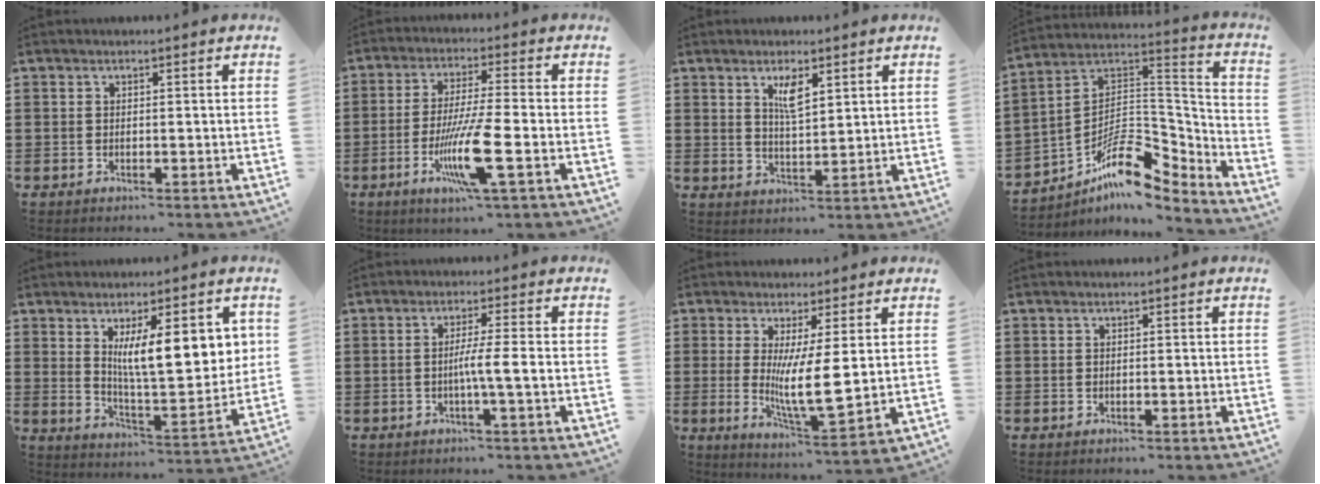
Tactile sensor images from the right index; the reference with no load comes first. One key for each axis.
{"total": 10.6, "fx": -3.8, "fy": 1.2, "fz": 9.8, "tx": -0.199, "ty": -0.015, "tz": -0.074}
{"total": 3.9, "fx": 2.2, "fy": 1.1, "fz": 3.1, "tx": -0.050, "ty": -0.002, "tz": 0.034}
{"total": 10.5, "fx": -6.2, "fy": 5.0, "fz": 6.9, "tx": -0.137, "ty": -0.006, "tz": -0.121}
{"total": 11.2, "fx": 3.9, "fy": 3.0, "fz": 10.1, "tx": -0.164, "ty": -0.012, "tz": 0.060}
{"total": 4.0, "fx": -0.7, "fy": -0.5, "fz": 3.9, "tx": -0.069, "ty": -0.007, "tz": -0.016}
{"total": 8.7, "fx": 1.5, "fy": 1.2, "fz": 8.5, "tx": -0.159, "ty": -0.026, "tz": 0.024}
{"total": 0.0}